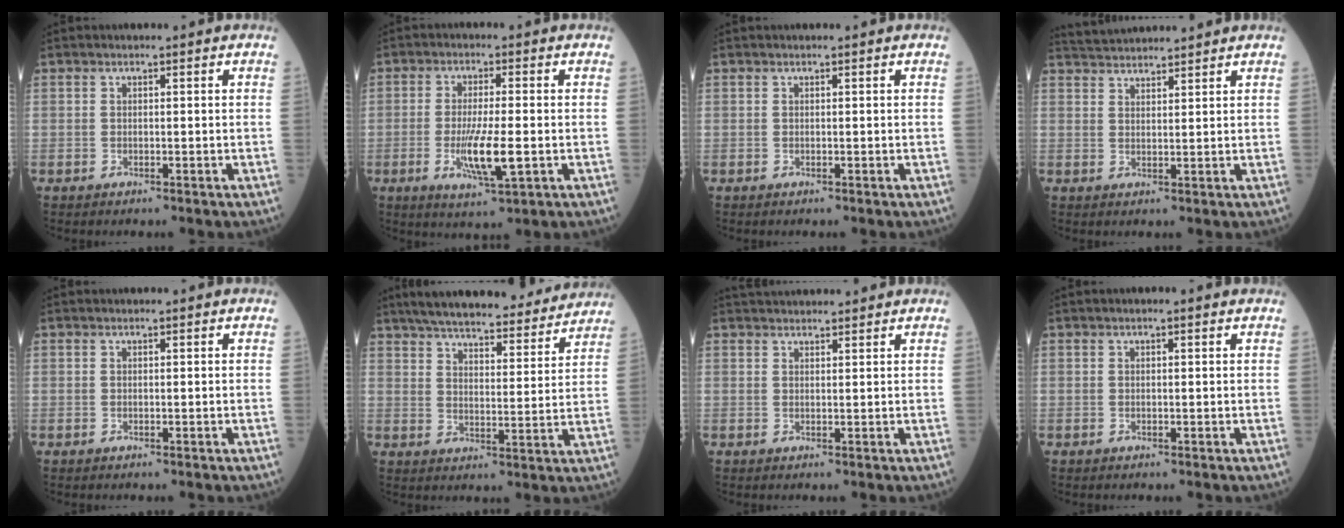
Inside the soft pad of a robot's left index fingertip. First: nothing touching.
{"total": 7.5, "force": [-1.7, 0.8, 7.2], "torque": [-0.140, -0.017, -0.029]}
{"total": 0.0}
{"total": 6.2, "force": [6.0, 0.1, 1.2], "torque": [-0.029, 0.036, 0.103]}
{"total": 0.0}
{"total": 24.2, "force": [21.6, 4.6, 9.9], "torque": [-0.158, 0.004, 0.288]}
{"total": 5.8, "force": [5.6, 0.7, 1.5], "torque": [-0.022, 0.036, 0.083]}
{"total": 0.9, "force": [0.6, 0.1, 0.7], "torque": [-0.013, 0.011, 0.008]}